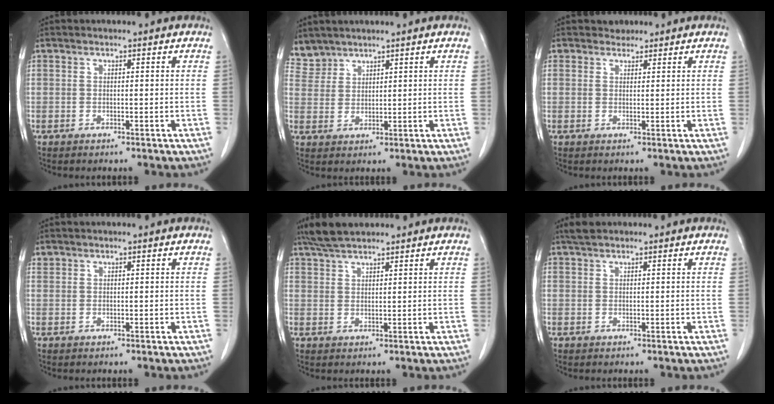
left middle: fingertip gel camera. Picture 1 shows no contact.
{"total": 3.6, "force": [3.4, 1.2, -0.6], "torque": [0.011, 0.008, 0.076]}
{"total": 1.5, "force": [1.2, 0.8, -0.3], "torque": [0.003, 0.003, 0.016]}
{"total": 0.6, "force": [0.5, 0.2, 0.0], "torque": [-0.003, 0.006, 0.011]}
{"total": 5.3, "force": [4.7, 1.0, 2.3], "torque": [-0.051, 0.019, 0.089]}
{"total": 1.9, "force": [1.6, 0.6, 0.7], "torque": [-0.018, 0.012, 0.030]}